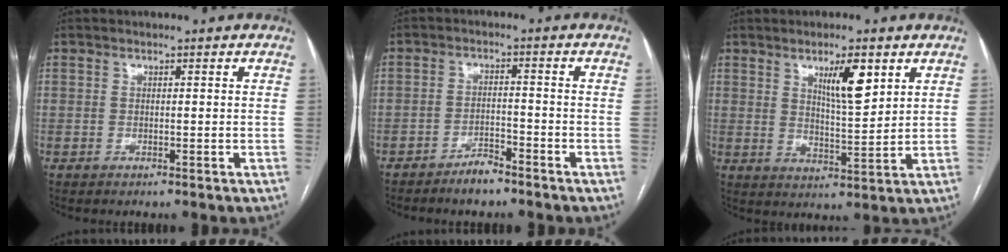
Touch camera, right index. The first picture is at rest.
{"total": 3.8, "force": [-3.2, 0.9, 1.7], "torque": [-0.032, 0.001, -0.057]}
{"total": 7.3, "force": [3.8, 1.4, 6.0], "torque": [-0.103, -0.007, 0.066]}